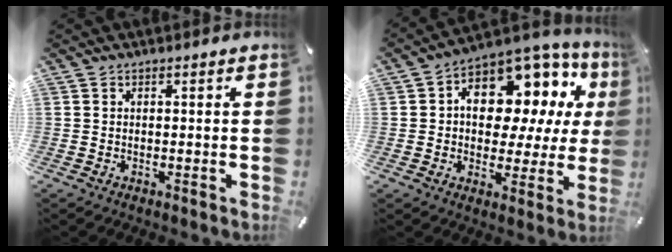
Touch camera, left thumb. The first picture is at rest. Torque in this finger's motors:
{"motor_torque": [2.13, 2.88, 1.95, -0.82, 0.16]}